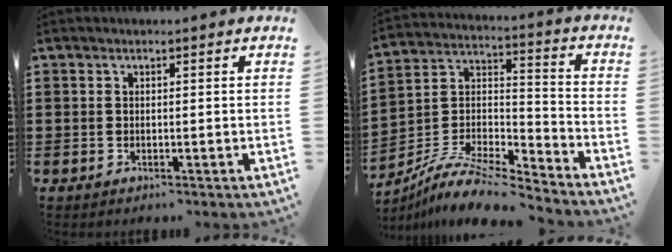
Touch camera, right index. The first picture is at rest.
{"total": 9.0, "force": [-8.0, 2.0, 3.7], "torque": [-0.086, 0.007, -0.165]}